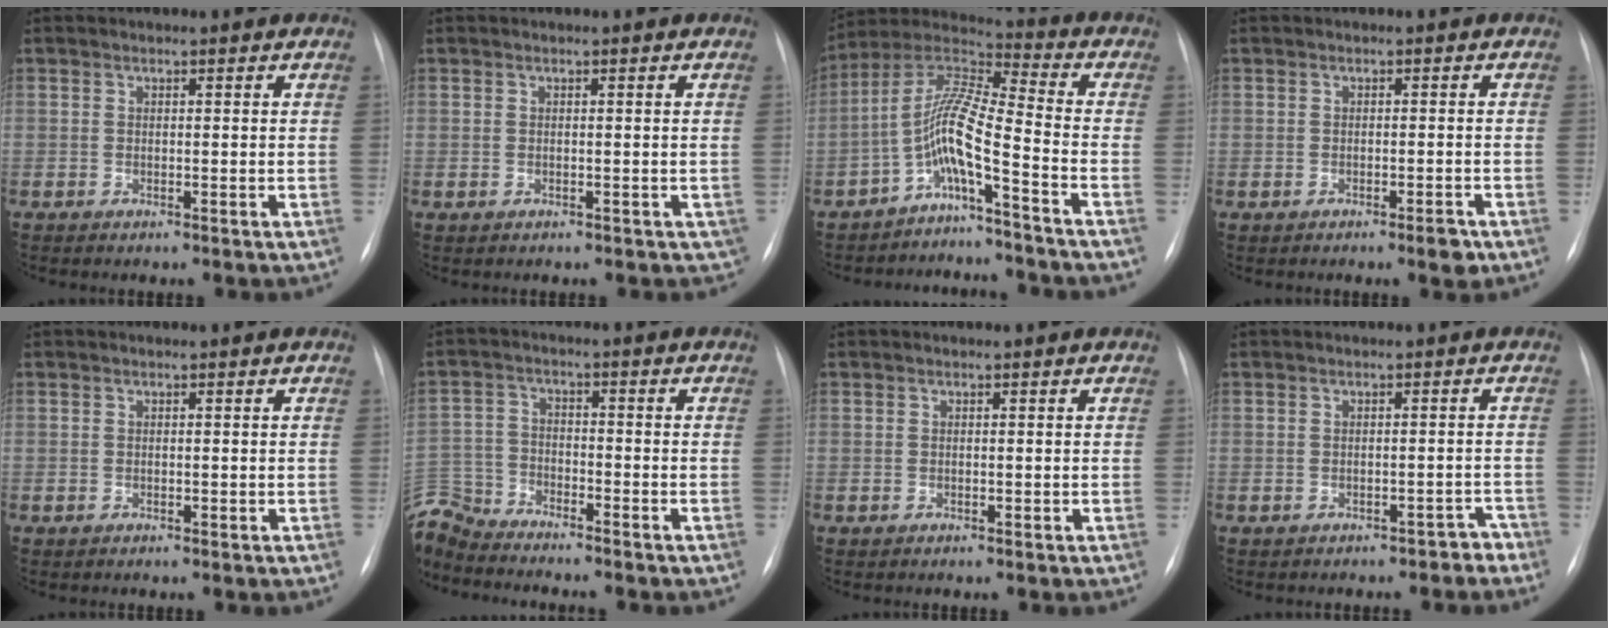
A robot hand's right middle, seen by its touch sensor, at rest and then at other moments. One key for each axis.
{"total": 1.2, "fx": -0.3, "fy": 1.0, "fz": 0.6, "tx": -0.006, "ty": 0.006, "tz": 0.005}
{"total": 8.3, "fx": -4.3, "fy": 0.0, "fz": 7.1, "tx": -0.146, "ty": 0.031, "tz": -0.090}
{"total": 2.1, "fx": -1.4, "fy": 0.3, "fz": 1.6, "tx": -0.018, "ty": 0.000, "tz": -0.017}
{"total": 0.0}
{"total": 10.1, "fx": -9.7, "fy": 2.3, "fz": 1.4, "tx": -0.041, "ty": 0.009, "tz": -0.184}
{"total": 0.0}
{"total": 2.6, "fx": -2.1, "fy": 1.3, "fz": 0.9, "tx": -0.013, "ty": 0.024, "tz": -0.019}